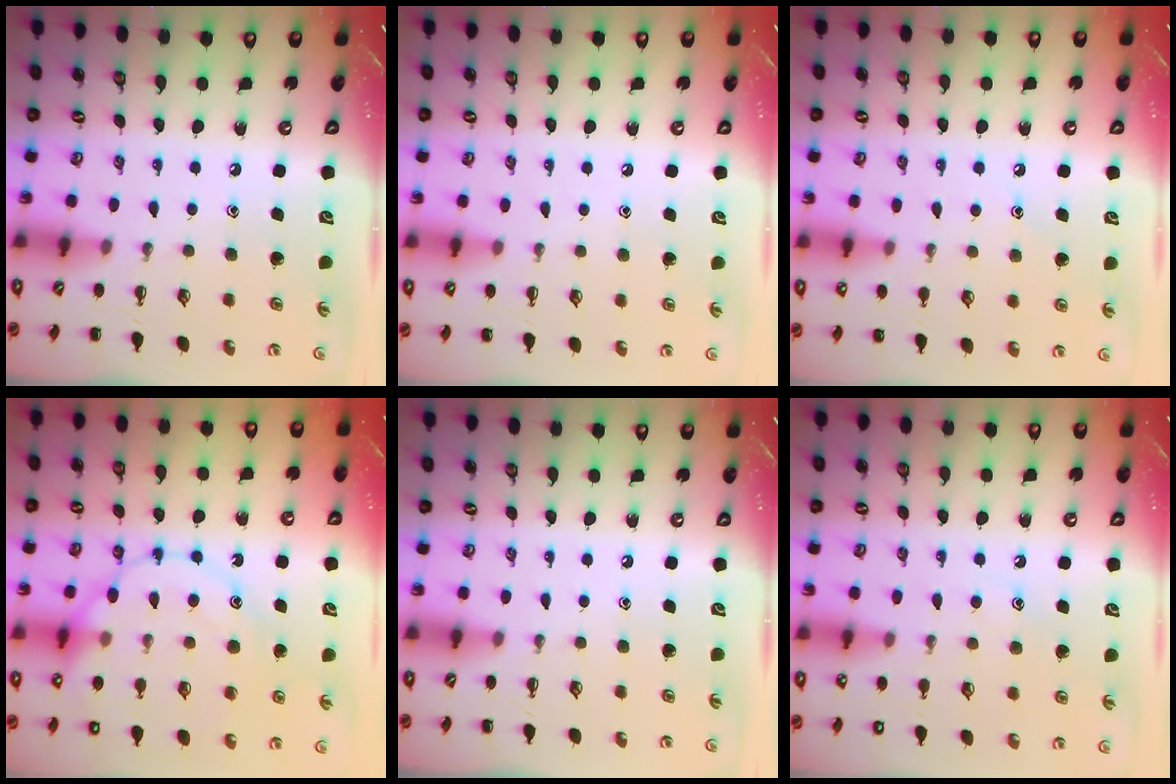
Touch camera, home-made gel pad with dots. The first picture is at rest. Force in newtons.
{"total": 5.0, "press": 4.7, "slide": 1.7}
{"total": 8.2, "press": 8.0, "slide": 1.9}
{"total": 18.7, "press": 18.6, "slide": 1.9}
{"total": 0.0}
{"total": 8.2, "press": 8.1, "slide": 1.2}